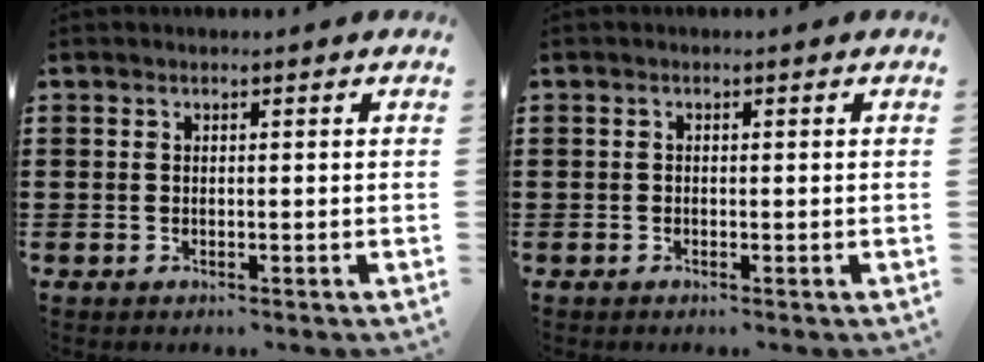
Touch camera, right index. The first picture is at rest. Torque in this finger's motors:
{"motor_torque": [0.22, 0.19, -0.01, -0.01]}